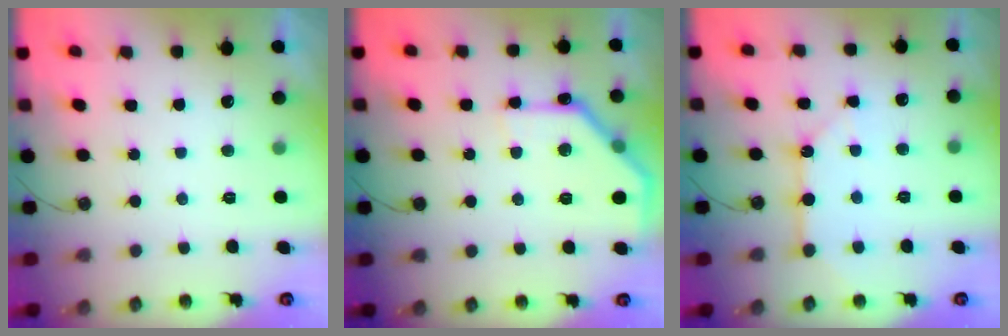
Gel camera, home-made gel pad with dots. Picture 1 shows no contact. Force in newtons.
{"total": 14.7, "press": 14.6, "slide": 0.4}
{"total": 8.1, "press": 8.1, "slide": 1.0}